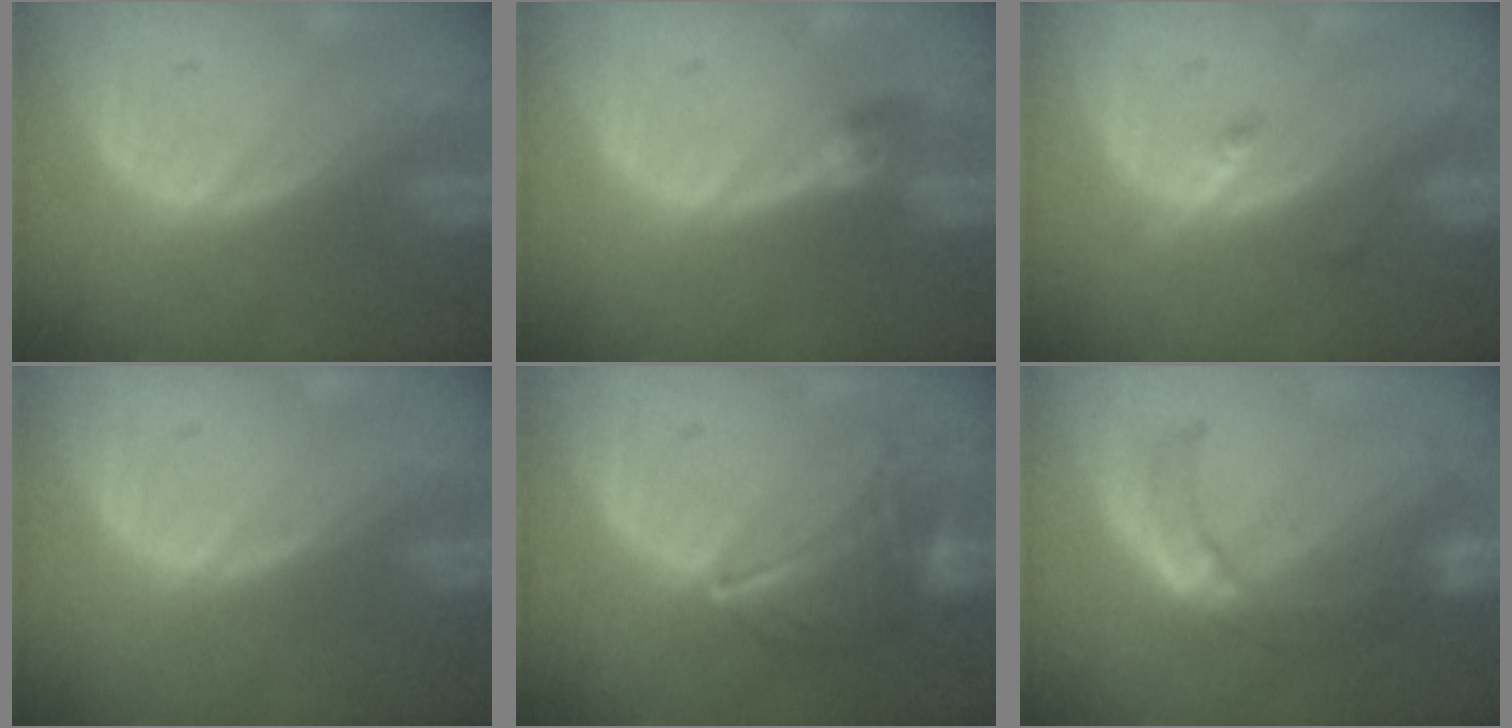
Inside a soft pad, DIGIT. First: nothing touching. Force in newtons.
{"total": 3.0, "press": 2.6, "slide": 1.5}
{"total": 2.2, "press": 1.8, "slide": 1.3}
{"total": 0.0}
{"total": 6.8, "press": 6.7, "slide": 1.4}
{"total": 6.9, "press": 6.7, "slide": 1.4}